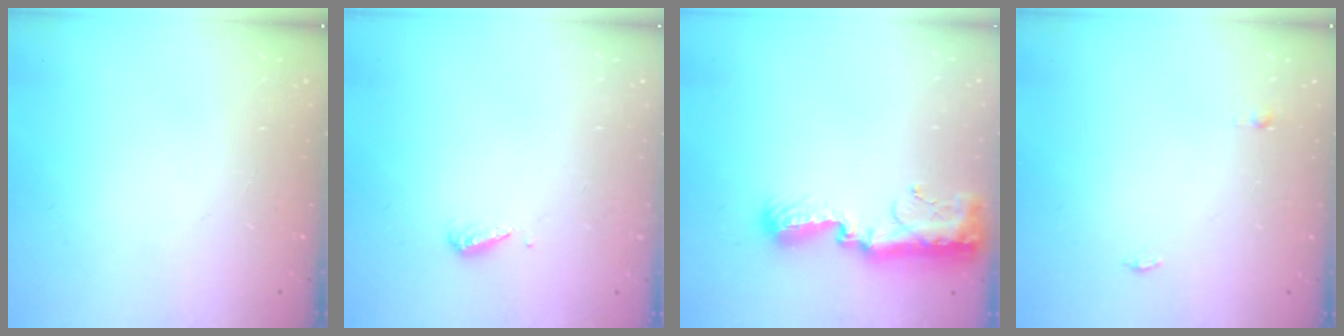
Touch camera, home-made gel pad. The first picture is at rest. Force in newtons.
{"total": 4.4, "press": 4.4, "slide": 0.5}
{"total": 11.5, "press": 11.4, "slide": 0.9}
{"total": 7.6, "press": 3.3, "slide": 6.8}